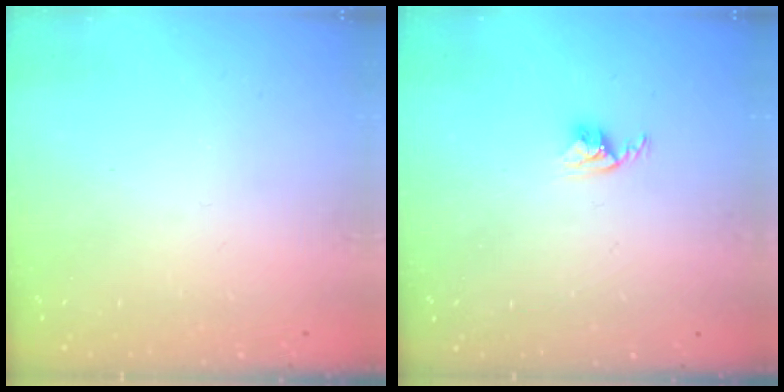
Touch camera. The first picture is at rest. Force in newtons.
{"total": 2.9, "press": 2.9, "slide": 0.4}